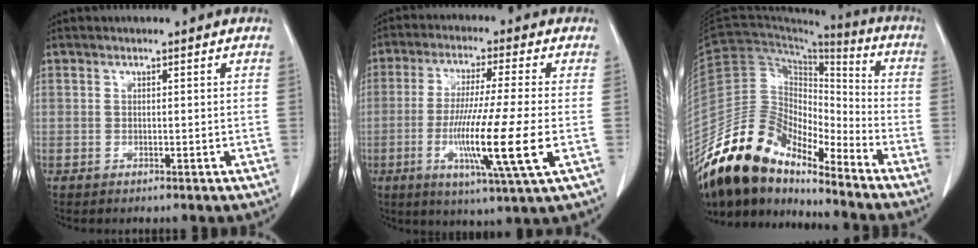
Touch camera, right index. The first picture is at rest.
{"total": 13.6, "force": [-3.3, -0.9, 13.2], "torque": [-0.250, -0.030, -0.065]}
{"total": 16.3, "force": [-13.6, 5.8, 7.0], "torque": [-0.123, 0.042, -0.255]}